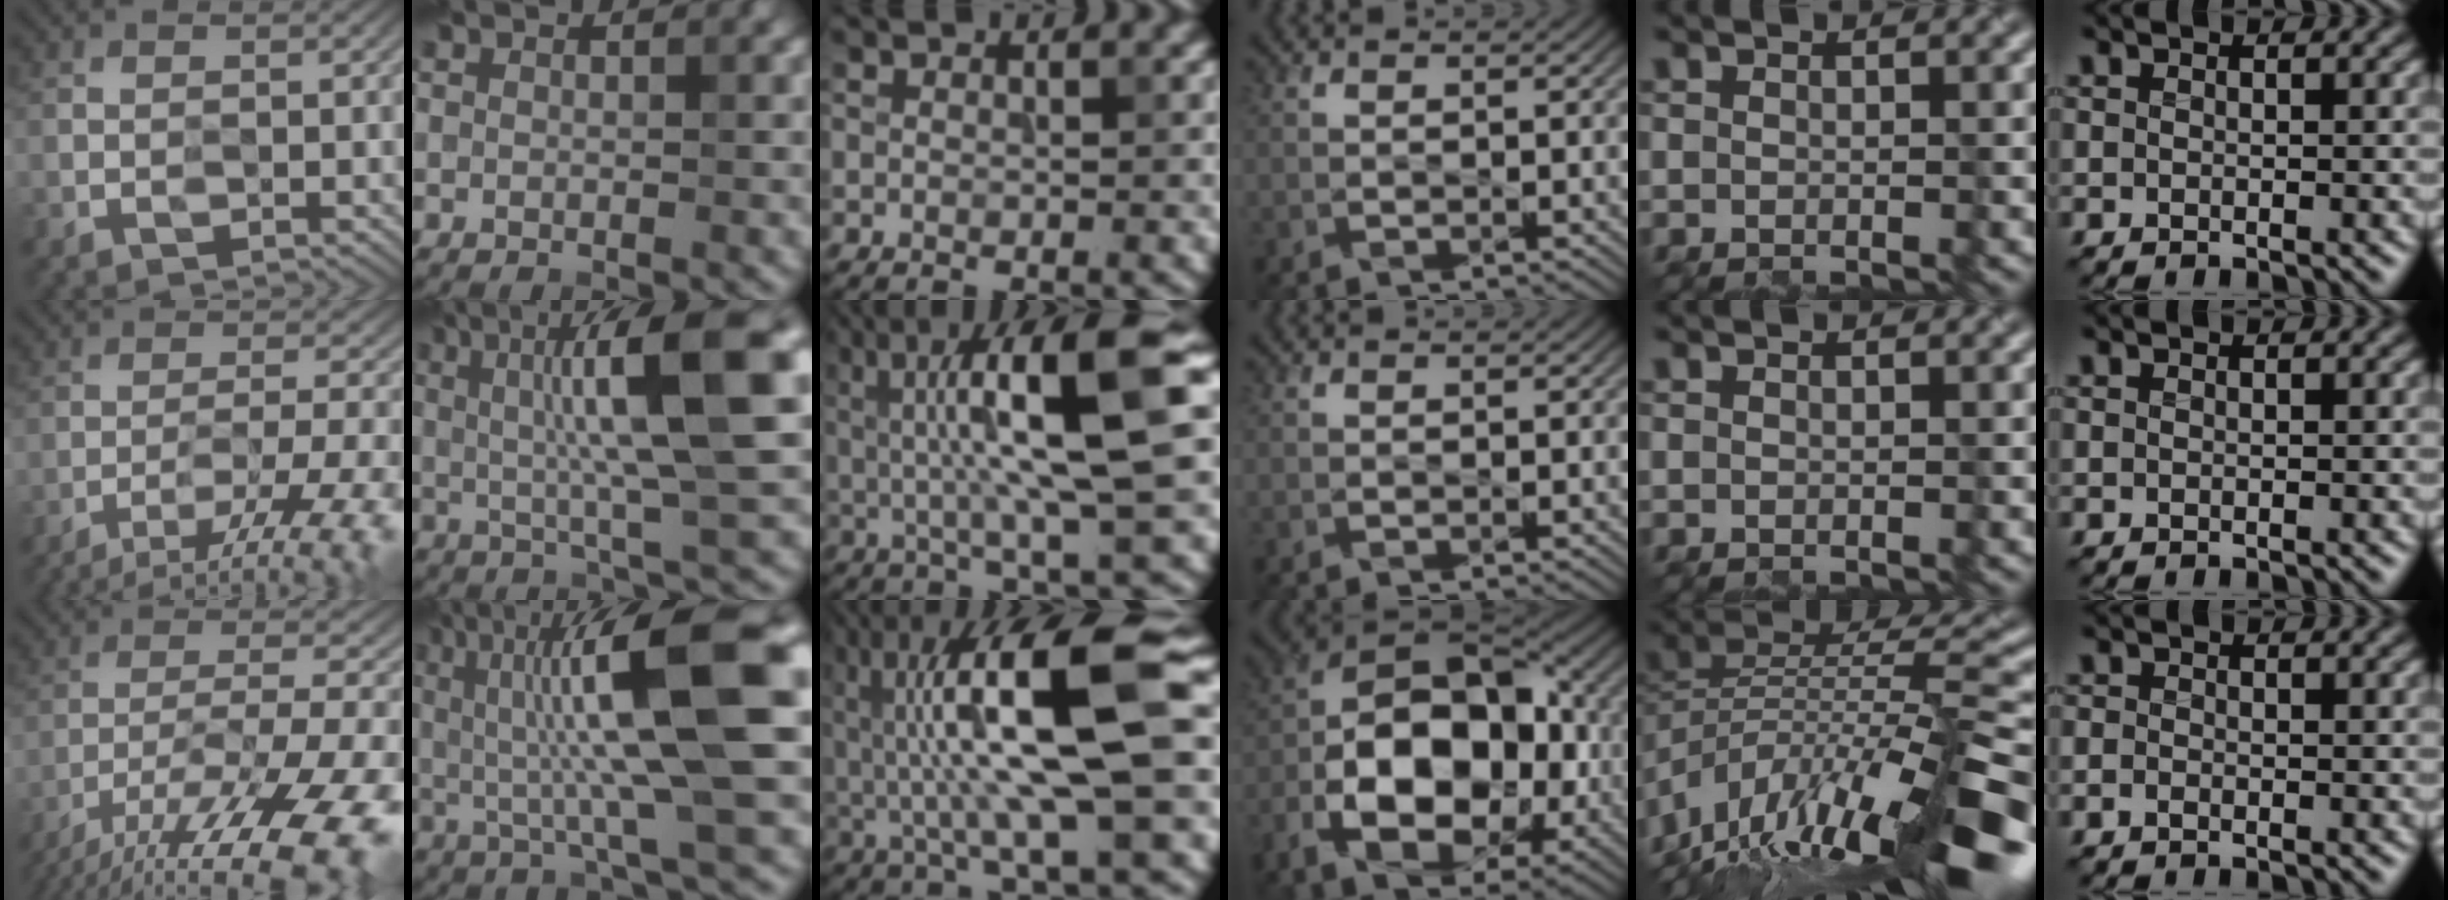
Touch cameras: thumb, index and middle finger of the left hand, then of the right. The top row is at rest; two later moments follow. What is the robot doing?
{"motion": "wipe", "object": "glass cup"}